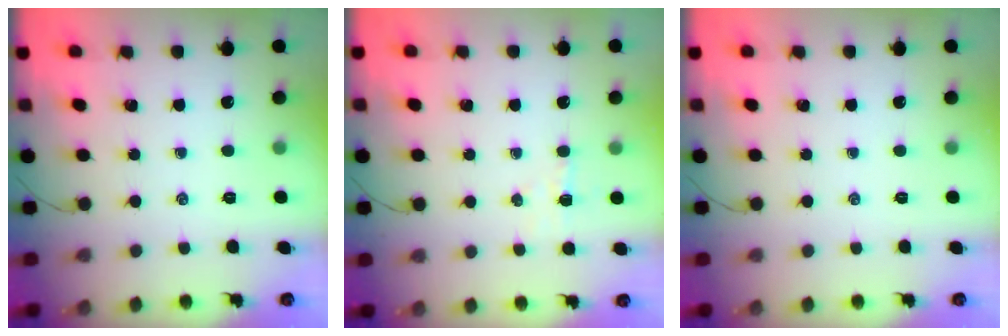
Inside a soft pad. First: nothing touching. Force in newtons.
{"total": 3.1, "press": 3.1, "slide": 0.6}
{"total": 0.0}